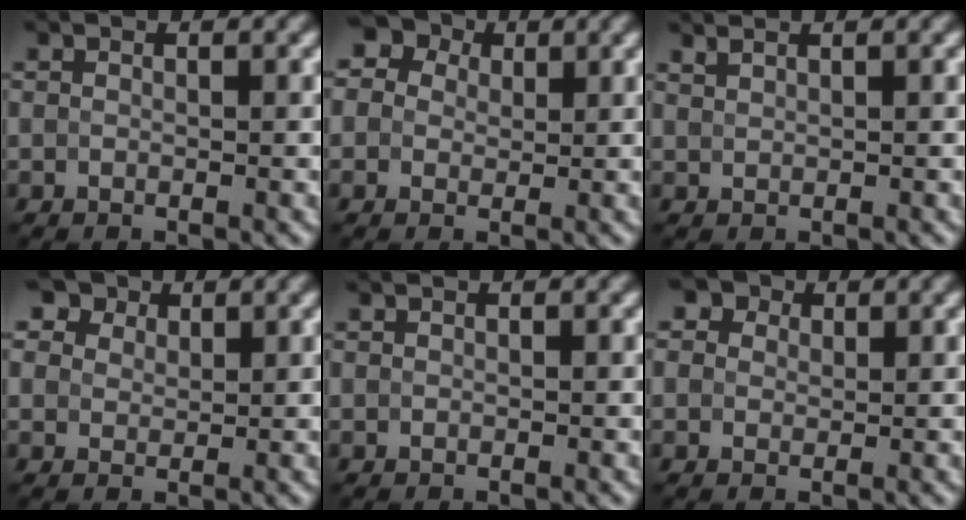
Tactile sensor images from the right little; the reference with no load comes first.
{"total": 6.7, "force": [3.4, 5.0, 2.9], "torque": [-0.043, 0.032, 0.018]}
{"total": 1.0, "force": [1.0, 0.1, 0.2], "torque": [-0.004, 0.000, 0.021]}
{"total": 7.3, "force": [4.9, 4.5, 3.0], "torque": [-0.072, 0.012, 0.075]}
{"total": 0.0}
{"total": 4.5, "force": [2.7, 3.0, 2.0], "torque": [-0.043, 0.015, 0.025]}